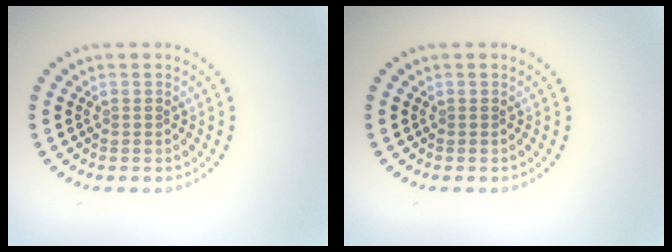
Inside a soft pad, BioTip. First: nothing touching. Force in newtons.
{"total": 0.0}